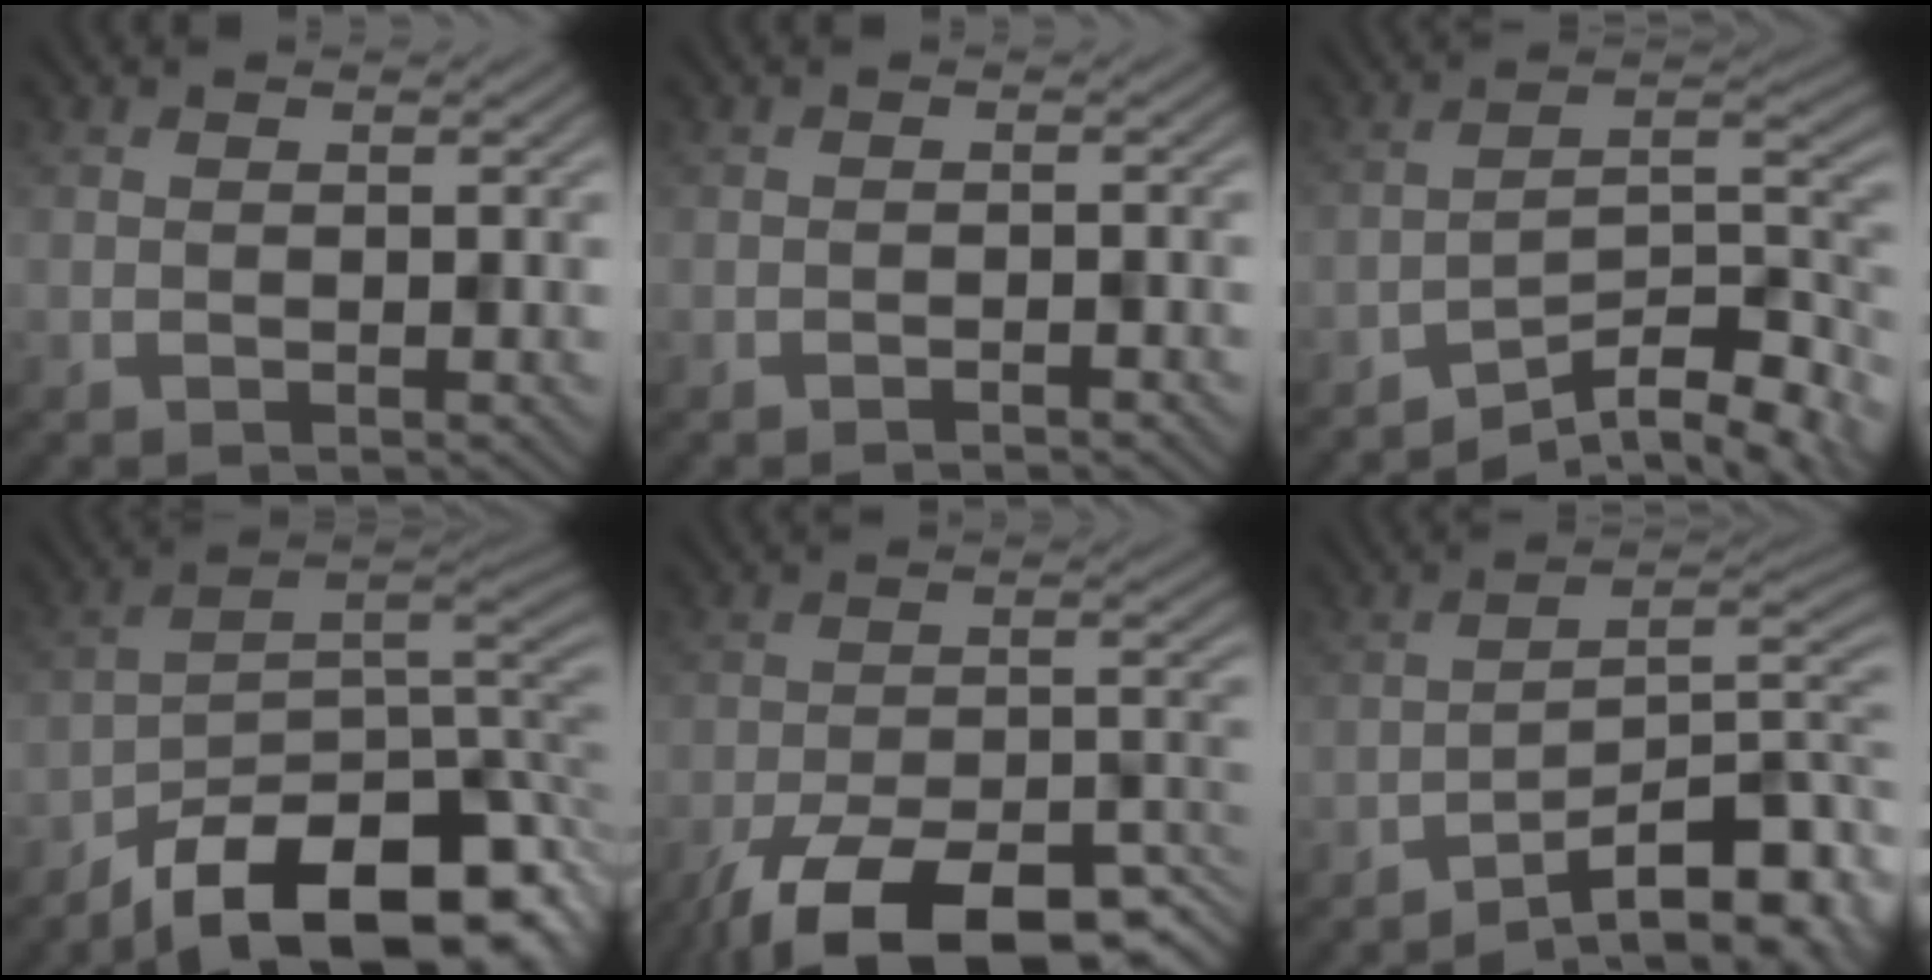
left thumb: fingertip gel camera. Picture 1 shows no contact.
{"total": 0.7, "force": [-0.7, 0.0, 0.3], "torque": [-0.001, 0.001, -0.013]}
{"total": 9.7, "force": [-7.1, 2.5, 6.2], "torque": [-0.090, 0.003, -0.128]}
{"total": 15.3, "force": [-9.7, 6.2, 10.1], "torque": [-0.166, -0.026, -0.152]}
{"total": 14.4, "force": [-10.4, 4.5, 8.9], "torque": [-0.151, -0.018, -0.169]}
{"total": 11.4, "force": [-7.7, 3.0, 7.8], "torque": [-0.114, -0.002, -0.122]}